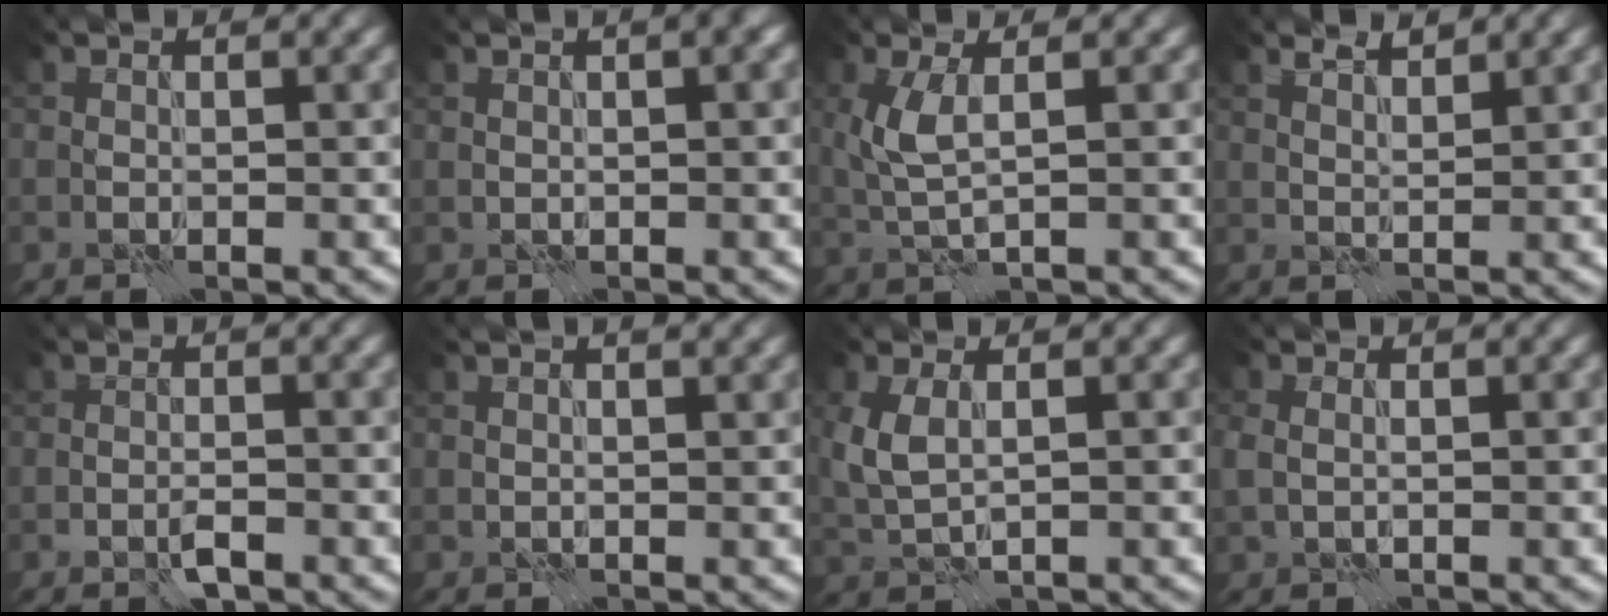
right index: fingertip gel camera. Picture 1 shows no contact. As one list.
[{"total": 2.2, "force": [1.2, 0.5, 1.7], "torque": [-0.021, 0.006, 0.013]}, {"total": 3.3, "force": [0.6, 1.1, 3.0], "torque": [-0.072, 0.002, 0.014]}, {"total": 1.7, "force": [1.5, 0.2, 0.7], "torque": [-0.008, -0.005, 0.027]}, {"total": 1.7, "force": [-0.9, 0.7, 1.2], "torque": [-0.024, 0.000, -0.018]}, {"total": 3.9, "force": [2.8, 1.5, 2.3], "torque": [-0.021, 0.022, 0.021]}, {"total": 3.1, "force": [0.7, 1.4, 2.6], "torque": [-0.069, 0.005, 0.016]}, {"total": 1.5, "force": [0.1, 1.1, 1.0], "torque": [-0.023, 0.000, 0.006]}]